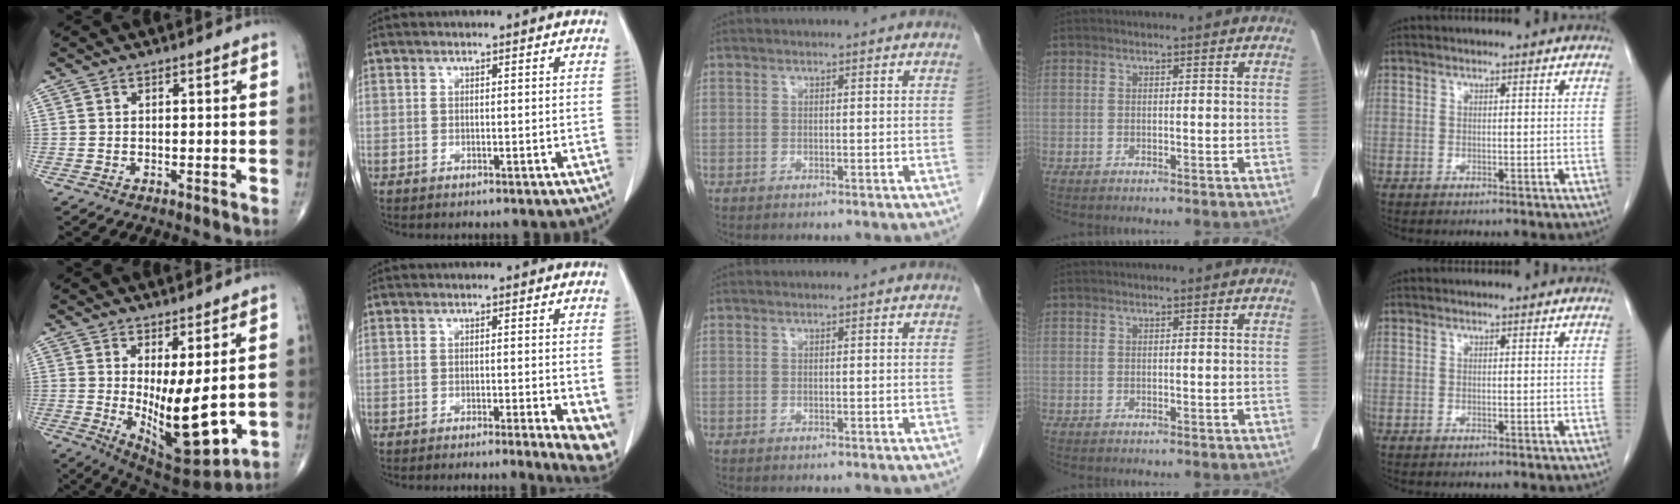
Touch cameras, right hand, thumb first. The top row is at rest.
{"thumb": {"total": 13.2, "force": [0.3, 4.5, 12.4], "torque": [-0.186, -0.034, 0.024]}, "index": {"total": 7.2, "force": [-3.8, 1.0, 6.0], "torque": [-0.060, -0.012, -0.055]}}